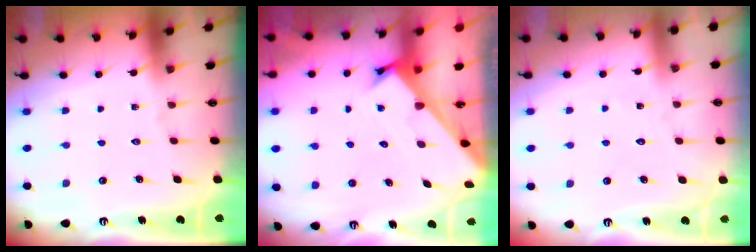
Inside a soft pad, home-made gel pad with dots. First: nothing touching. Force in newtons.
{"total": 2.4, "press": 2.4, "slide": 0.2}
{"total": 3.8, "press": 3.8, "slide": 0.3}